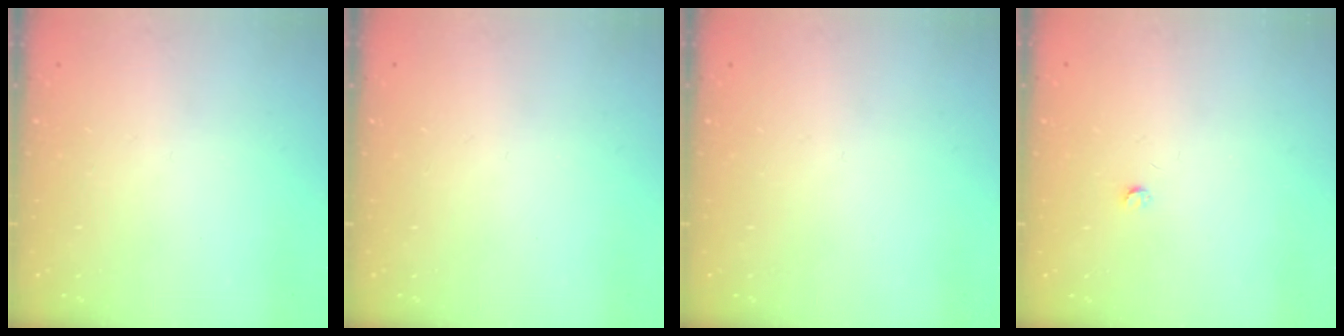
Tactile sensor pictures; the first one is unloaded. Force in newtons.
{"total": 0.0}
{"total": 0.0}
{"total": 2.5, "press": 2.5, "slide": 0.4}